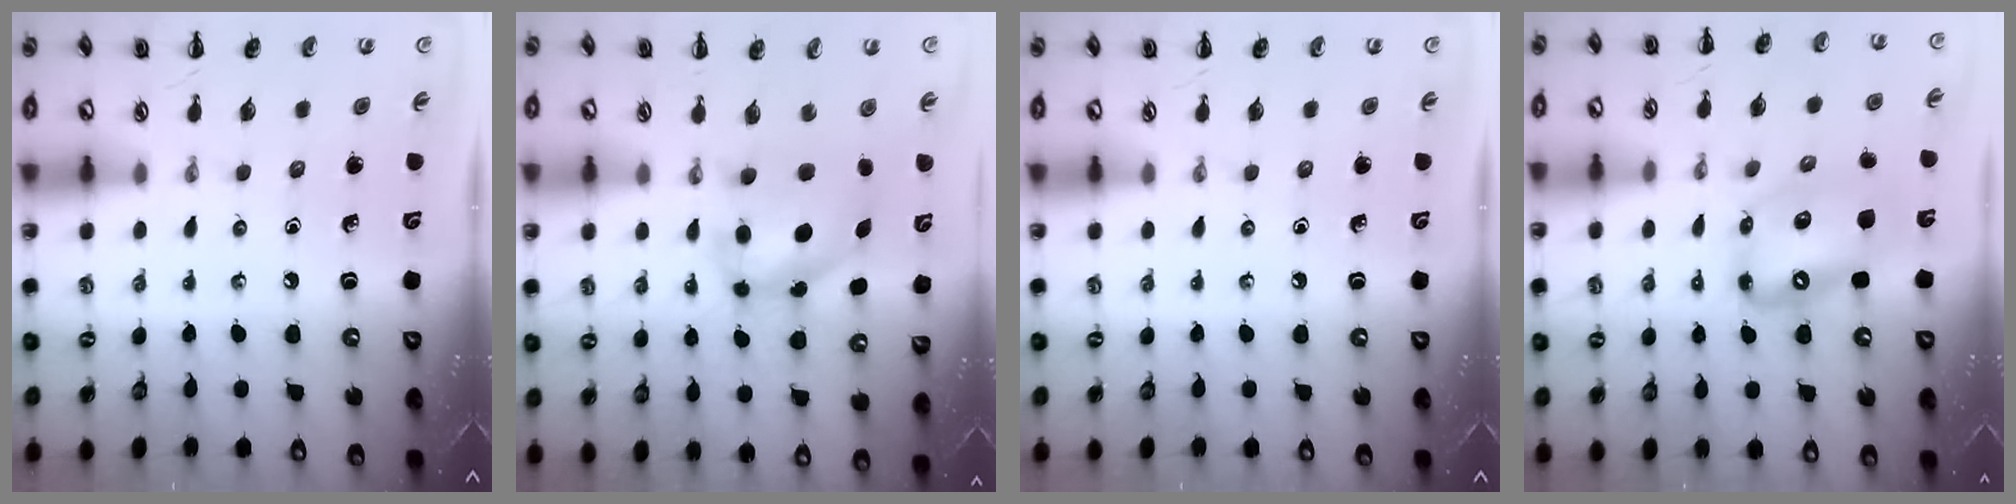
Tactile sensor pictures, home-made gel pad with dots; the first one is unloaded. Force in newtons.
{"total": 6.2, "press": 6.1, "slide": 1.0}
{"total": 0.0}
{"total": 12.4, "press": 12.0, "slide": 3.2}